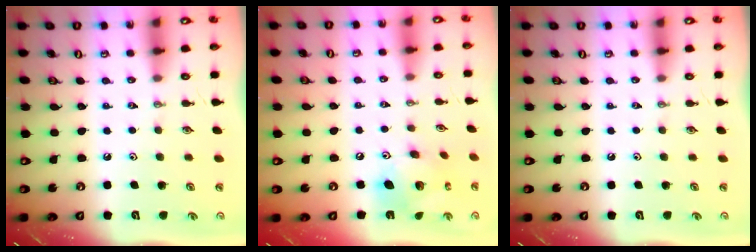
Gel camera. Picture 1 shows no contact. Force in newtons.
{"total": 14.6, "press": 14.5, "slide": 1.2}
{"total": 0.0}